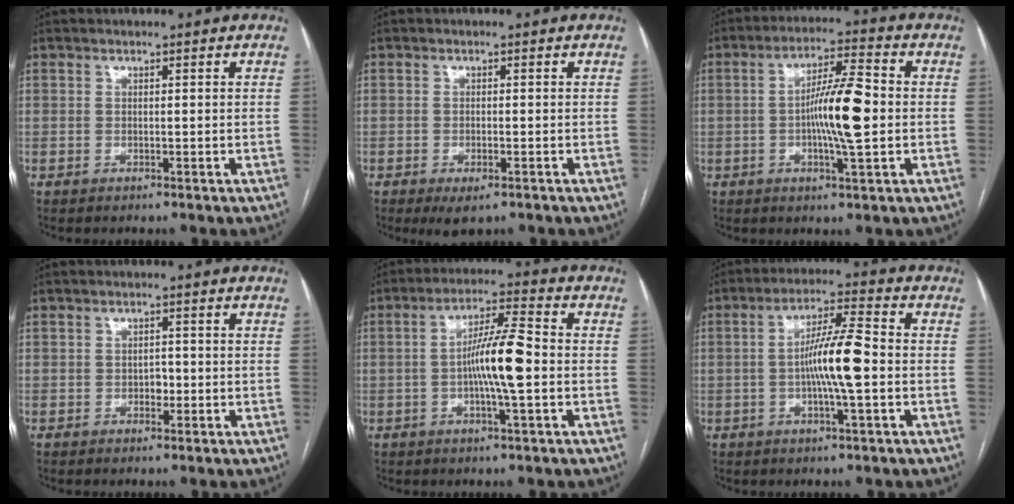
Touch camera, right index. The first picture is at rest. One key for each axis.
{"total": 3.5, "fx": -2.1, "fy": 1.2, "fz": 2.5, "tx": -0.040, "ty": -0.005, "tz": -0.025}
{"total": 10.0, "fx": -0.8, "fy": 0.9, "fz": 10.0, "tx": -0.175, "ty": 0.007, "tz": -0.019}
{"total": 1.5, "fx": -0.4, "fy": 1.0, "fz": 1.0, "tx": -0.012, "ty": 0.004, "tz": -0.007}
{"total": 9.1, "fx": -1.1, "fy": 0.5, "fz": 9.0, "tx": -0.164, "ty": 0.008, "tz": -0.026}
{"total": 9.1, "fx": -1.1, "fy": 0.5, "fz": 9.0, "tx": -0.165, "ty": 0.008, "tz": -0.025}